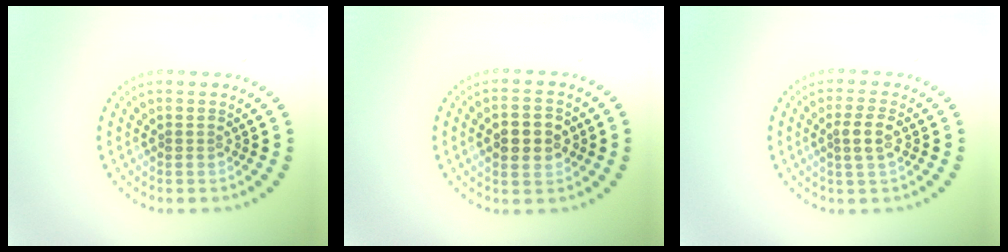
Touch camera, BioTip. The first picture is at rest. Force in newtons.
{"total": 4.4, "press": 4.4, "slide": 0.2}
{"total": 2.0, "press": 1.9, "slide": 0.6}